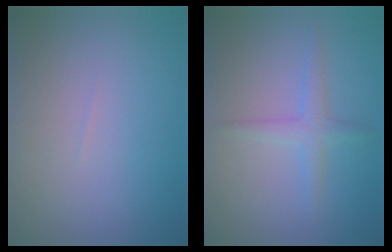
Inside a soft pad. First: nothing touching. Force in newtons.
{"total": 2.0, "press": 2.0, "slide": 0.1}